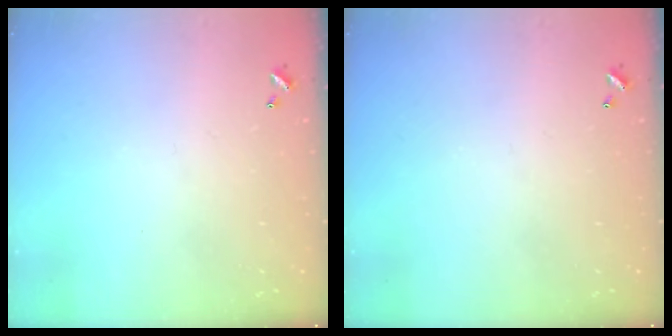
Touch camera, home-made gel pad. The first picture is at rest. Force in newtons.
{"total": 0.0}